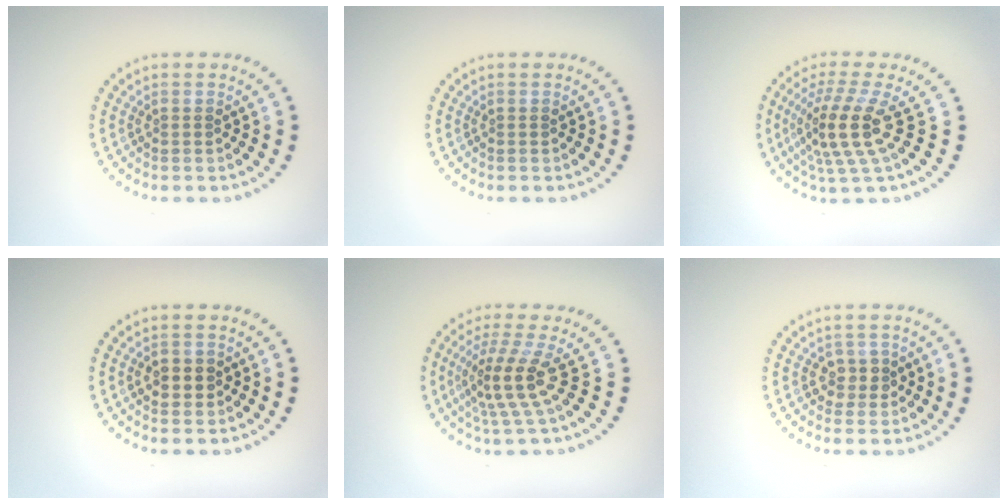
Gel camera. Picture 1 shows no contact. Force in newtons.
{"total": 0.0}
{"total": 4.7, "press": 3.4, "slide": 3.1}
{"total": 1.8, "press": 1.8, "slide": 0.3}
{"total": 3.8, "press": 2.7, "slide": 2.8}
{"total": 1.7, "press": 1.7, "slide": 0.4}